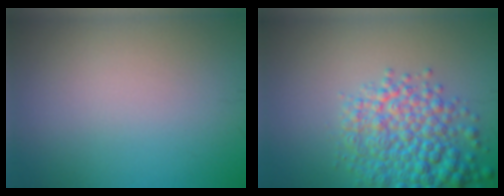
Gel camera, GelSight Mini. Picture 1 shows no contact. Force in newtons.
{"total": 6.4, "press": 6.4, "slide": 0.3}